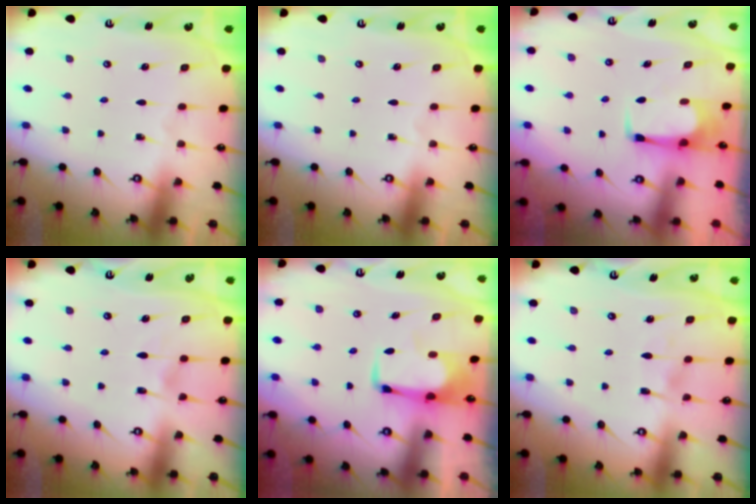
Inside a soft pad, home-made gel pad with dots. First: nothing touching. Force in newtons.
{"total": 0.0}
{"total": 2.3, "press": 2.3, "slide": 0.4}
{"total": 4.7, "press": 4.7, "slide": 0.5}
{"total": 1.7, "press": 1.6, "slide": 0.5}
{"total": 5.2, "press": 5.2, "slide": 0.3}